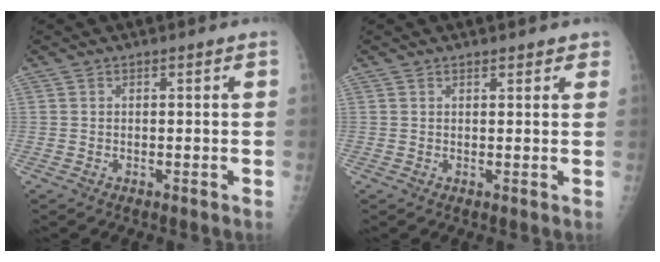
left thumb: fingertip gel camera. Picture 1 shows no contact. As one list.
[{"total": 2.1, "force": [1.8, 0.9, 0.7], "torque": [0.013, -0.004, 0.017]}]